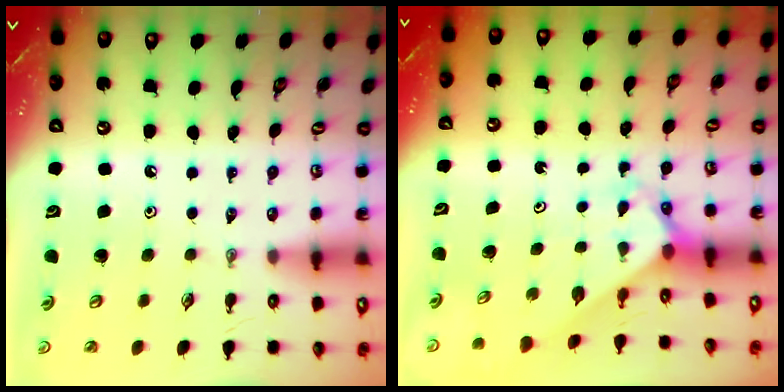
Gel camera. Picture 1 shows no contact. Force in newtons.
{"total": 2.6, "press": 2.6, "slide": 0.2}